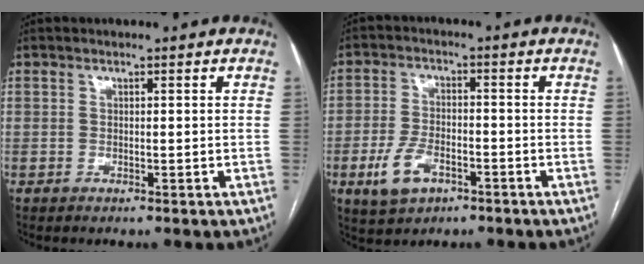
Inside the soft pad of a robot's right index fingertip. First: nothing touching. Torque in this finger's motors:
{"motor_torque": [-0.19, -0.28, -0.34, -0.19]}